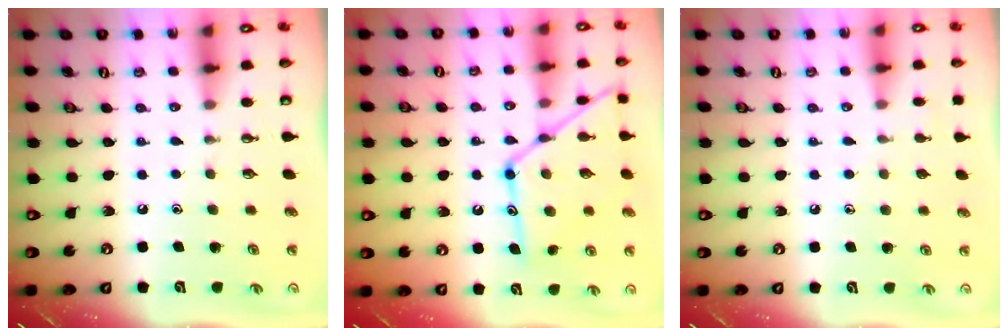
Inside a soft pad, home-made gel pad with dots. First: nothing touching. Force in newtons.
{"total": 16.1, "press": 16.0, "slide": 1.2}
{"total": 3.8, "press": 3.7, "slide": 0.4}